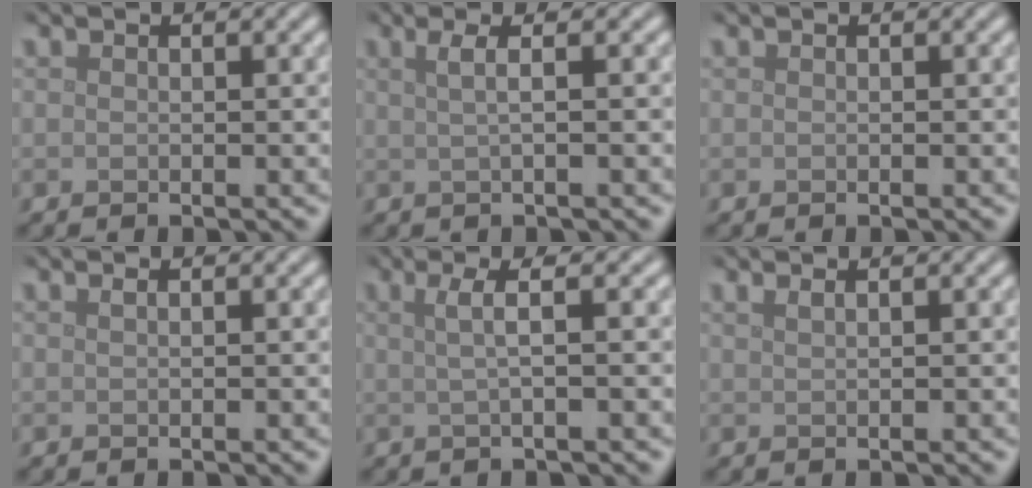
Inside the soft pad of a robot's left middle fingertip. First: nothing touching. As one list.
[{"total": 2.4, "force": [0.7, 0.8, 2.1], "torque": [-0.030, 0.000, -0.003]}, {"total": 0.0}, {"total": 0.6, "force": [0.3, 0.3, 0.5], "torque": [-0.006, 0.004, 0.003]}, {"total": 2.6, "force": [0.5, 0.6, 2.5], "torque": [-0.041, 0.006, 0.006]}, {"total": 1.3, "force": [0.8, 0.5, 0.8], "torque": [-0.006, -0.003, 0.008]}]